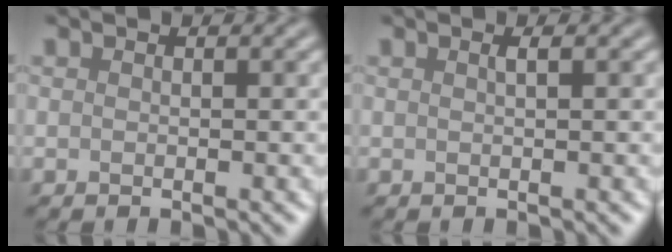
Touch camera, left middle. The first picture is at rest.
{"total": 0.9, "force": [0.3, 0.3, 0.8], "torque": [-0.008, 0.004, 0.003]}